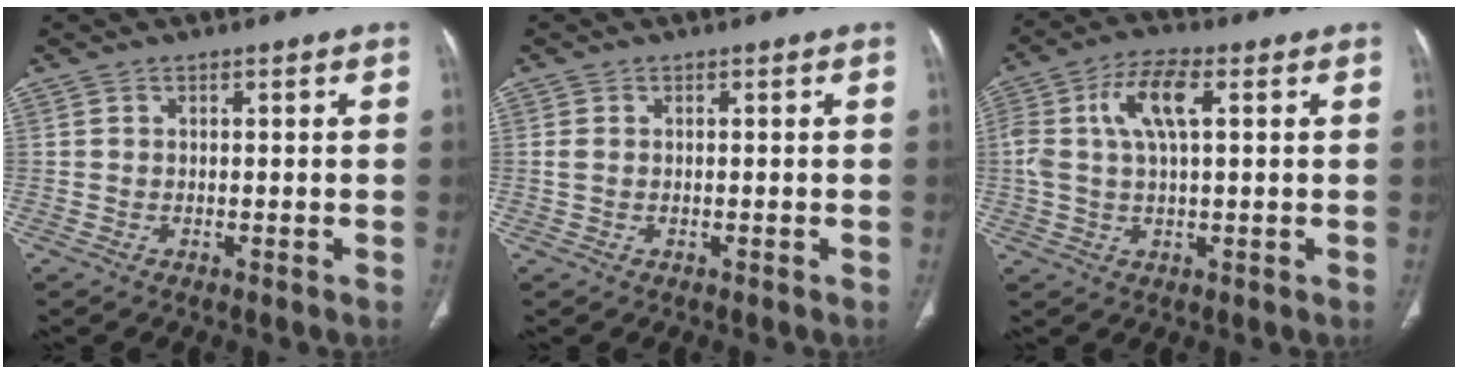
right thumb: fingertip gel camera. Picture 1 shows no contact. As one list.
[{"total": 0.9, "force": [0.0, 0.6, 0.7], "torque": [-0.025, 0.000, -0.001]}, {"total": 8.9, "force": [2.1, 3.6, 7.8], "torque": [-0.169, 0.018, 0.039]}]